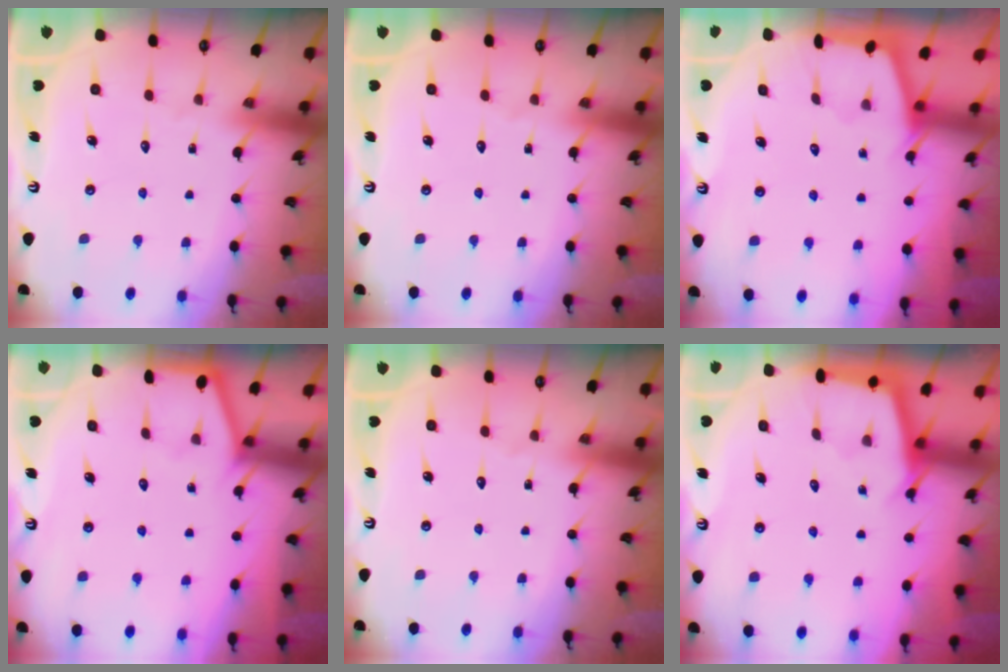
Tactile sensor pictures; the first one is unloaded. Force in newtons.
{"total": 0.0}
{"total": 2.2, "press": 2.2, "slide": 0.1}
{"total": 1.9, "press": 1.9, "slide": 0.3}
{"total": 0.0}
{"total": 2.9, "press": 2.9, "slide": 0.3}